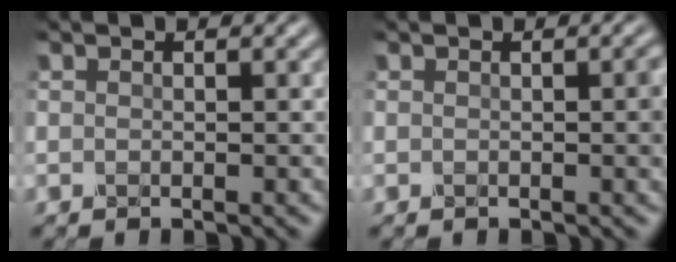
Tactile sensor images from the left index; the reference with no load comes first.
{"total": 1.2, "force": [0.0, 0.1, 1.2], "torque": [-0.015, 0.002, -0.001]}